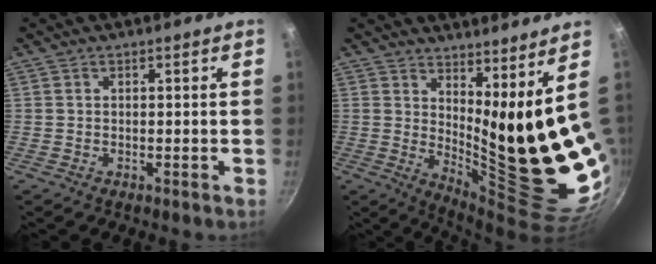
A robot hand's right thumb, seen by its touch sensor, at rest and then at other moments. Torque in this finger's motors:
{"motor_torque": [0.21, 4.80, 2.49, 0.26, 0.20]}